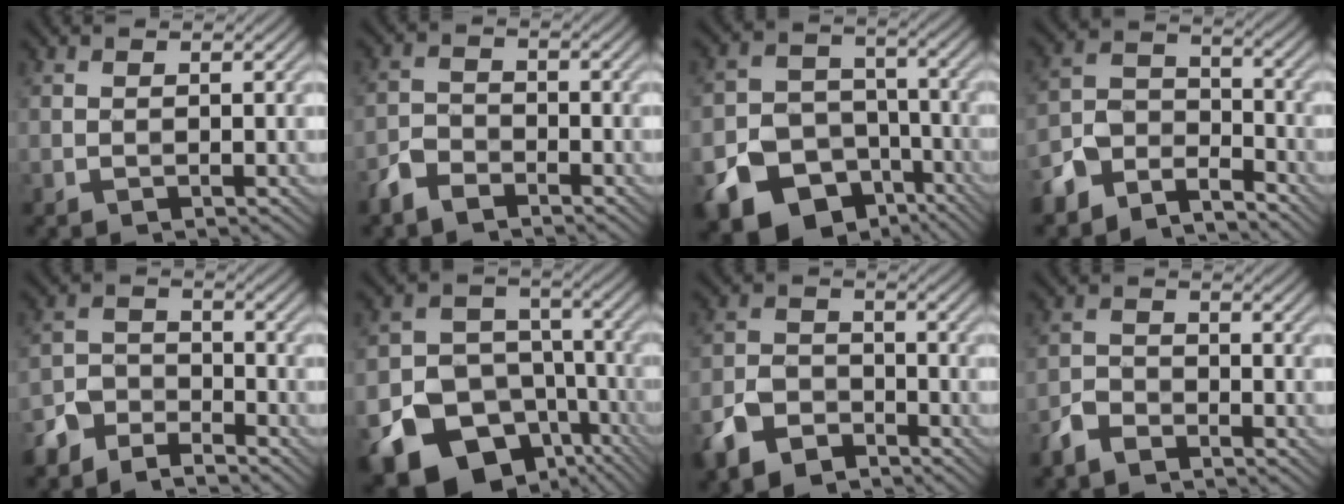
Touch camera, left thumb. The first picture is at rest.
{"total": 3.9, "force": [-3.1, 1.8, 1.5], "torque": [-0.033, -0.005, -0.073]}
{"total": 16.4, "force": [-9.7, 11.8, 6.1], "torque": [-0.133, -0.064, -0.151]}
{"total": 8.3, "force": [-6.6, 4.1, 2.9], "torque": [-0.062, -0.006, -0.142]}
{"total": 5.6, "force": [-4.8, 2.3, 1.6], "torque": [-0.035, -0.002, -0.108]}
{"total": 19.2, "force": [-10.5, 14.3, 7.4], "torque": [-0.157, -0.073, -0.155]}
{"total": 7.0, "force": [-5.0, 3.9, 2.9], "torque": [-0.065, -0.007, -0.109]}
{"total": 3.6, "force": [-2.9, 1.6, 1.3], "torque": [-0.028, -0.003, -0.071]}